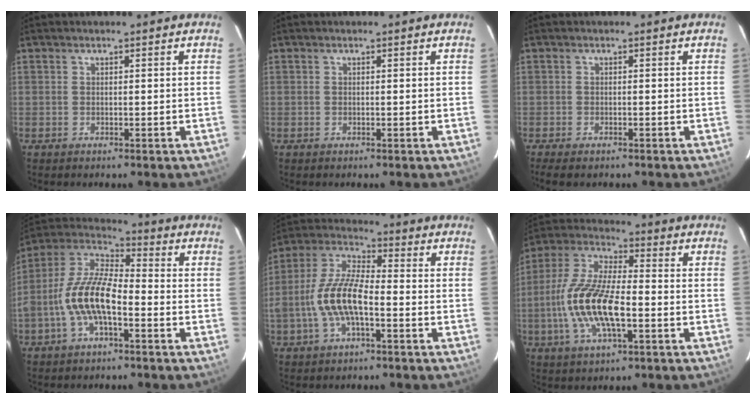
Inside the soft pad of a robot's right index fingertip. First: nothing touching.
{"total": 0.0}
{"total": 3.6, "force": [-2.9, 0.8, 2.0], "torque": [-0.048, -0.019, -0.050]}
{"total": 13.1, "force": [-4.2, 5.3, 11.3], "torque": [-0.234, 0.006, -0.080]}
{"total": 12.5, "force": [-3.5, 4.8, 11.0], "torque": [-0.234, 0.004, -0.066]}
{"total": 16.0, "force": [-3.7, 5.7, 14.5], "torque": [-0.302, -0.002, -0.076]}